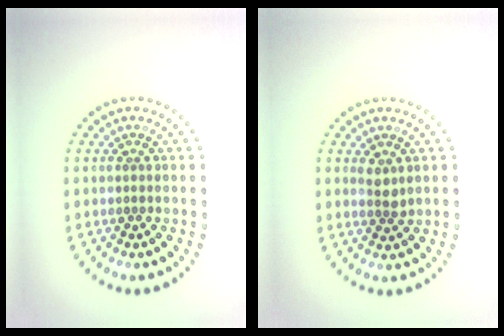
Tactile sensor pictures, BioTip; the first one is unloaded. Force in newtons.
{"total": 1.5, "press": 1.2, "slide": 0.9}